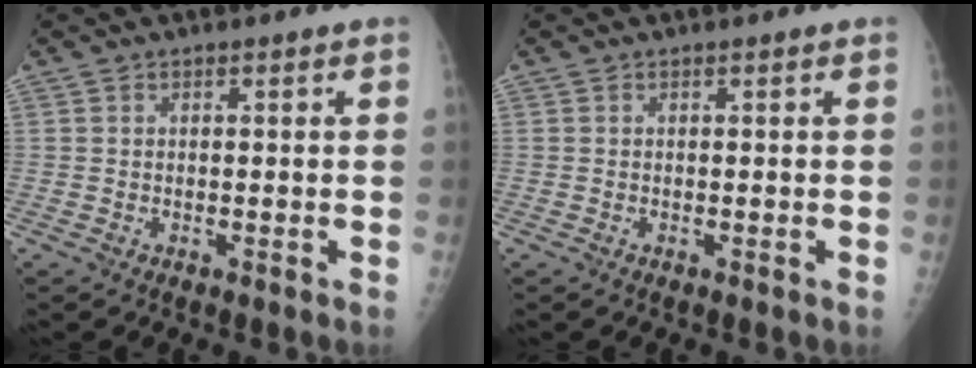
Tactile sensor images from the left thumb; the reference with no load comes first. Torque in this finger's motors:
{"motor_torque": [0.21, -0.01, 0.12, 0.04, 0.04]}